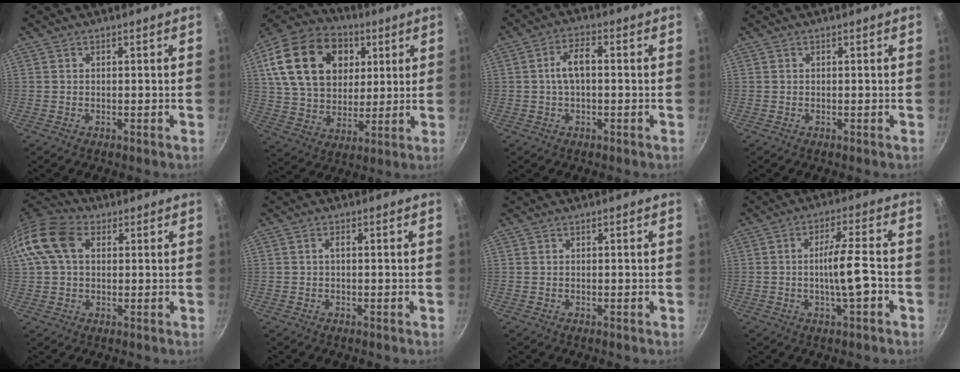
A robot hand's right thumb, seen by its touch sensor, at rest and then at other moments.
{"total": 24.7, "force": [7.5, 17.8, 15.4], "torque": [-0.257, 0.001, 0.129]}
{"total": 5.5, "force": [0.0, 2.7, 4.8], "torque": [-0.090, 0.022, -0.003]}
{"total": 0.0}
{"total": 12.5, "force": [3.3, 8.5, 8.6], "torque": [-0.160, 0.022, 0.043]}
{"total": 1.0, "force": [0.0, 0.4, 0.9], "torque": [-0.021, 0.006, -0.001]}
{"total": 0.0}
{"total": 7.4, "force": [-1.9, 1.2, 7.0], "torque": [-0.119, 0.019, -0.036]}